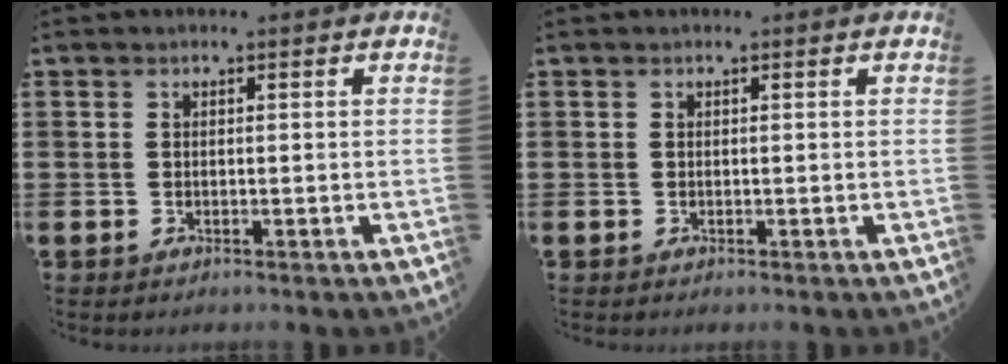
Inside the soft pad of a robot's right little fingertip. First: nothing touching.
{"total": 0.0}